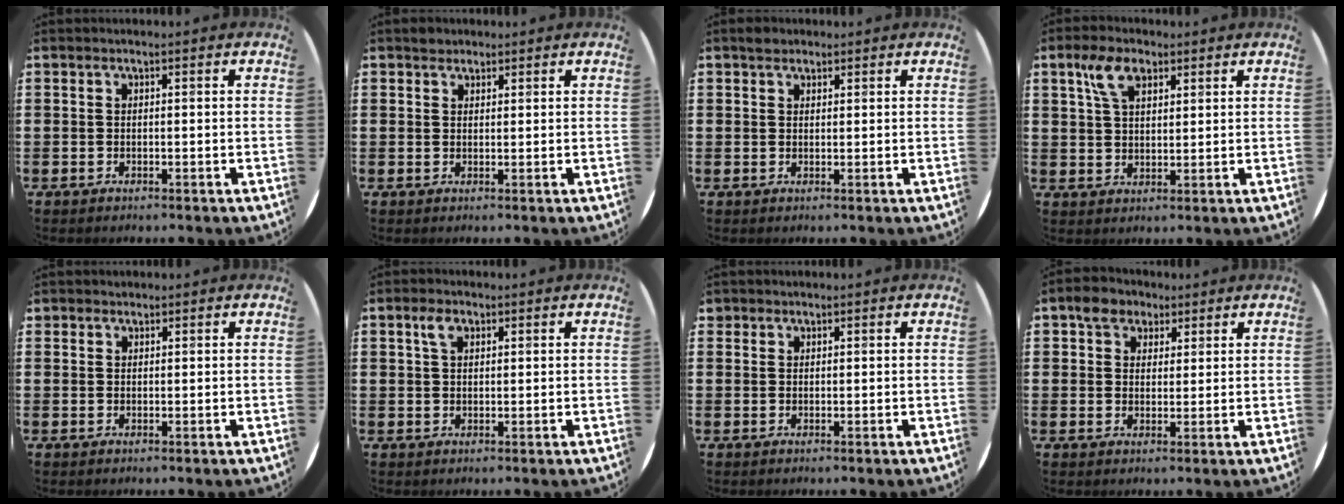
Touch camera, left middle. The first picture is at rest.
{"total": 1.5, "force": [1.4, 0.7, 0.0], "torque": [0.006, 0.000, 0.025]}
{"total": 1.4, "force": [1.2, 0.7, 0.1], "torque": [0.004, 0.000, 0.023]}
{"total": 5.4, "force": [3.2, 2.8, 3.4], "torque": [-0.069, 0.008, 0.057]}
{"total": 0.9, "force": [0.8, 0.3, -0.1], "torque": [0.002, 0.003, 0.016]}
{"total": 2.6, "force": [1.5, 1.4, 1.6], "torque": [-0.028, 0.004, 0.026]}
{"total": 0.9, "force": [0.8, 0.4, -0.1], "torque": [-0.001, 0.002, 0.016]}
{"total": 4.0, "force": [2.9, 2.8, 0.7], "torque": [-0.017, 0.012, 0.052]}